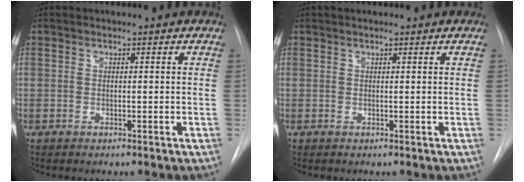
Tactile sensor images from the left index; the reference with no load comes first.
{"total": 0.8, "force": [0.7, 0.1, 0.4], "torque": [-0.009, 0.009, 0.011]}